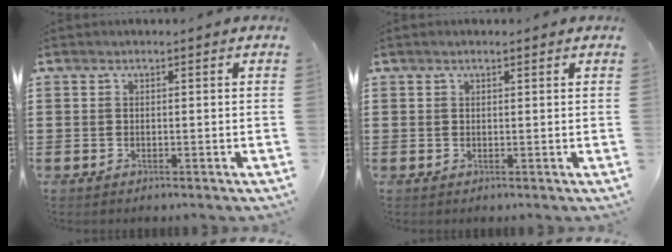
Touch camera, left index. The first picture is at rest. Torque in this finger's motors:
{"motor_torque": [2.14, 0.00, -0.20, -0.03]}